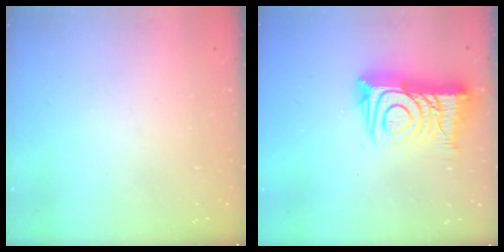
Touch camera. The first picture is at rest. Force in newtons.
{"total": 17.3, "press": 17.2, "slide": 1.3}